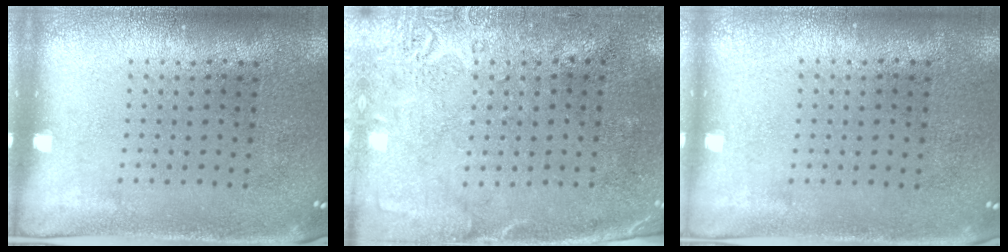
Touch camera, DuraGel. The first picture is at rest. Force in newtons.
{"total": 2.8, "press": 2.2, "slide": 1.7}
{"total": 0.0}